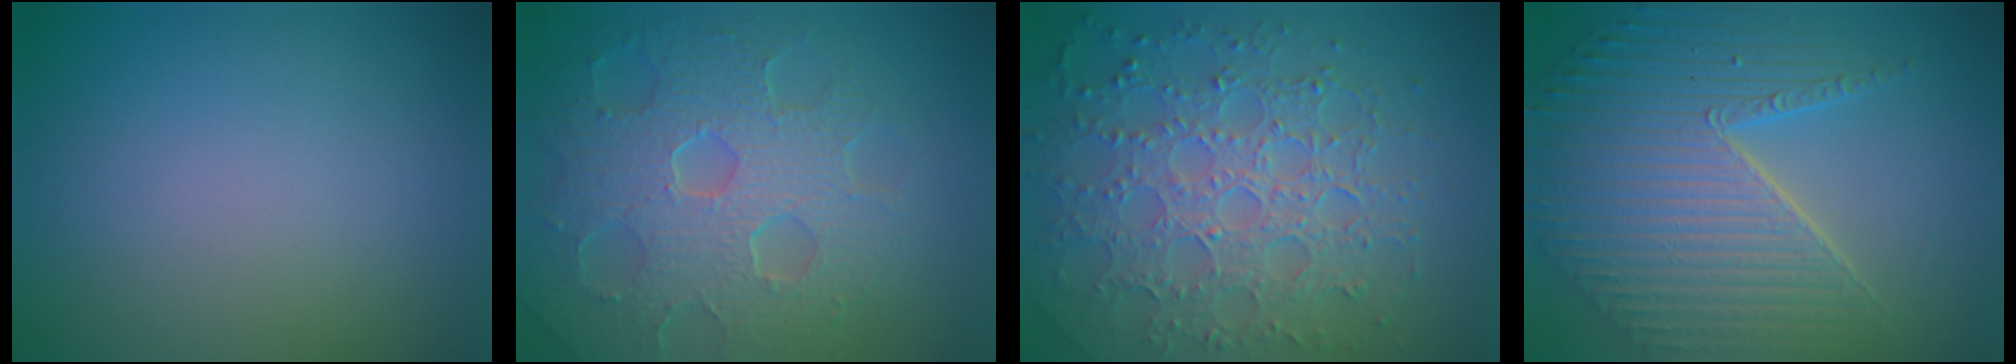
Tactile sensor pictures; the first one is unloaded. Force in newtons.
{"total": 8.3, "press": 5.9, "slide": 5.9}
{"total": 7.7, "press": 5.6, "slide": 5.3}
{"total": 8.1, "press": 6.1, "slide": 5.3}